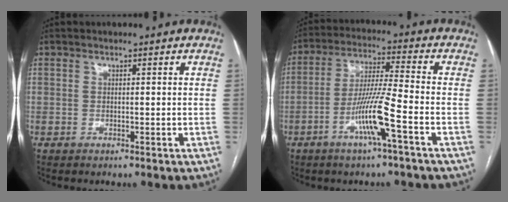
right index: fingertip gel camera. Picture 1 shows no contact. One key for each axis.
{"total": 9.3, "fx": -4.0, "fy": -0.7, "fz": 8.4, "tx": -0.166, "ty": 0.000, "tz": -0.076}